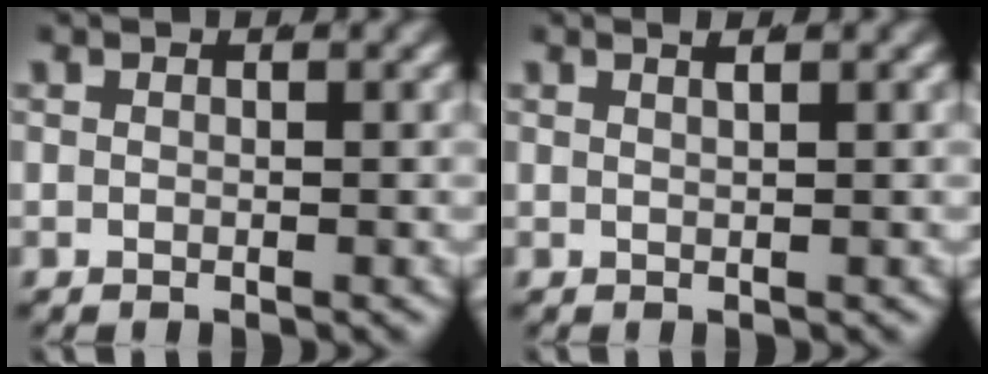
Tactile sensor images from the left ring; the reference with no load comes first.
{"total": 1.4, "force": [0.8, -0.1, 1.2], "torque": [-0.009, 0.003, 0.015]}